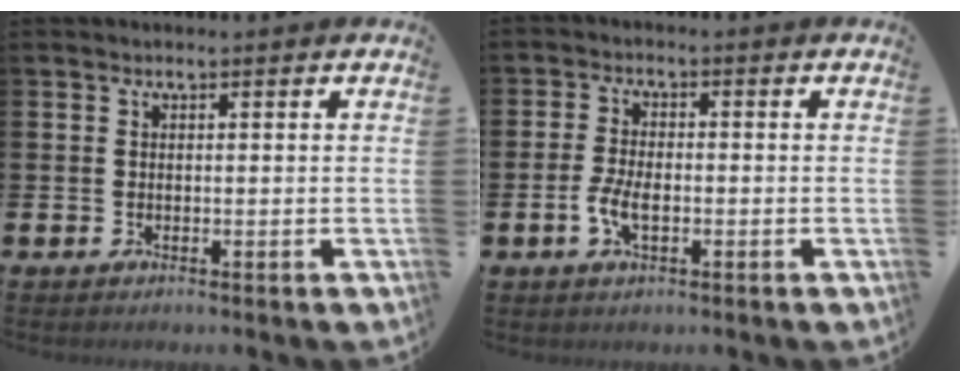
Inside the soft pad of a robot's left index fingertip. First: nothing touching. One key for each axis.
{"total": 3.9, "fx": -1.0, "fy": 2.0, "fz": 3.3, "tx": -0.061, "ty": 0.002, "tz": -0.019}